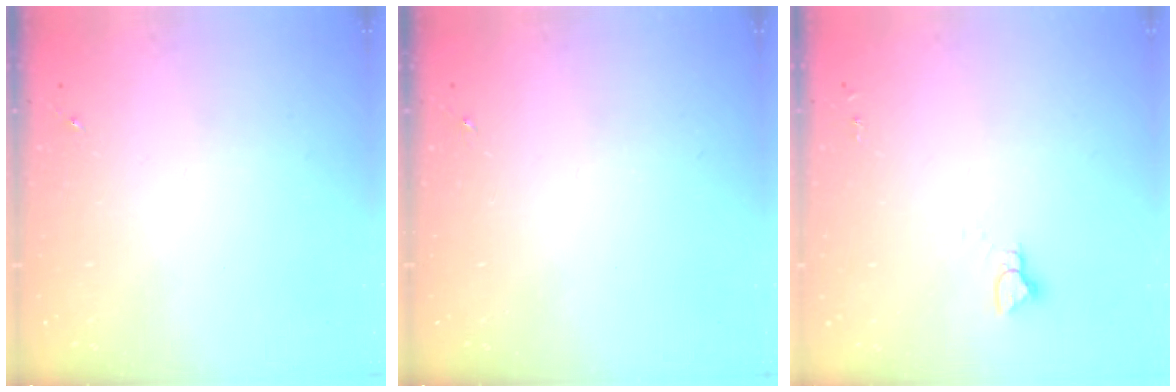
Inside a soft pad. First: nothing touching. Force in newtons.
{"total": 0.0}
{"total": 3.3, "press": 3.3, "slide": 0.2}